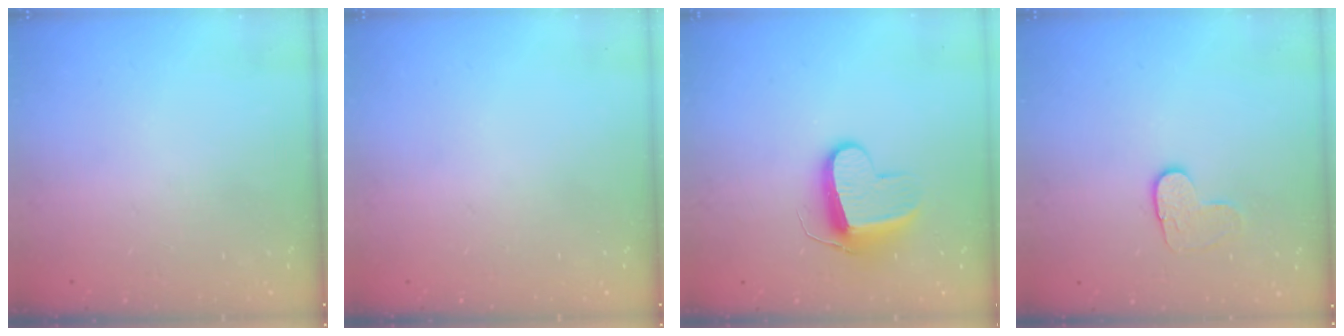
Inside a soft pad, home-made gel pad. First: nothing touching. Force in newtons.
{"total": 0.0}
{"total": 9.4, "press": 9.4, "slide": 0.2}
{"total": 4.9, "press": 4.8, "slide": 0.5}